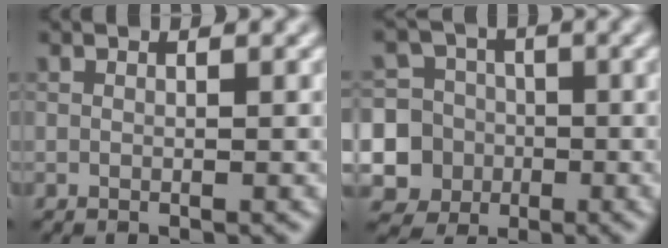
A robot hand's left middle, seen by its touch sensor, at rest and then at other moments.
{"total": 10.2, "force": [-2.3, 9.7, 1.8], "torque": [-0.065, 0.001, -0.060]}